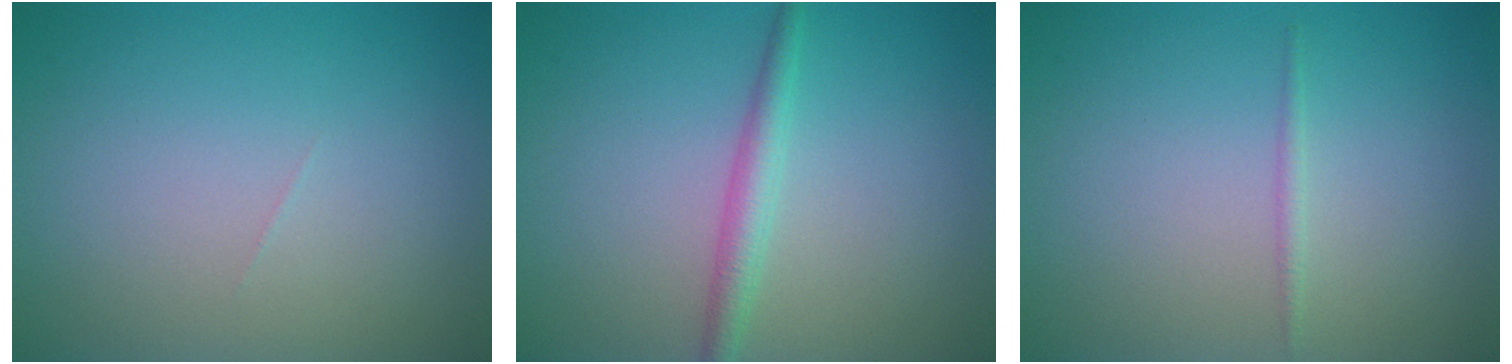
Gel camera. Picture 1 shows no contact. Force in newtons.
{"total": 2.2, "press": 2.2, "slide": 0.1}
{"total": 0.7, "press": 0.7, "slide": 0.0}